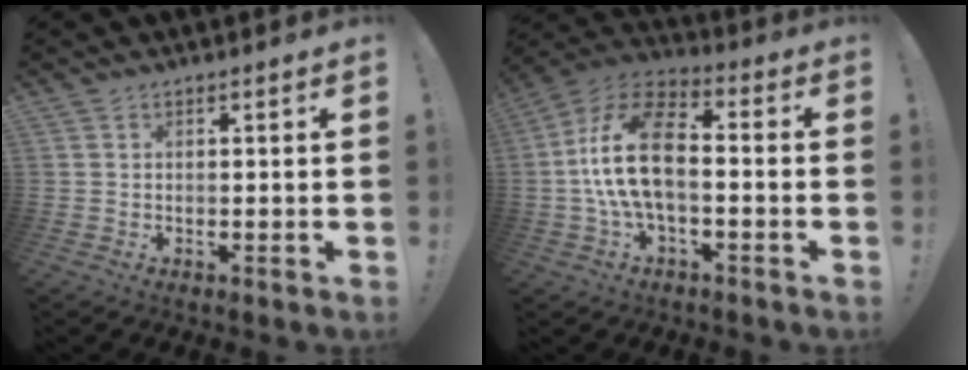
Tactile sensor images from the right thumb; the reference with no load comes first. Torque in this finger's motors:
{"motor_torque": [0.43, 0.74, 1.71, -0.45, 0.47]}